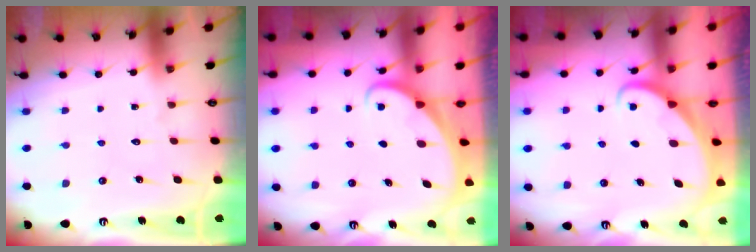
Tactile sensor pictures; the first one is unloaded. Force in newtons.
{"total": 1.9, "press": 1.9, "slide": 0.1}
{"total": 2.1, "press": 2.1, "slide": 0.2}